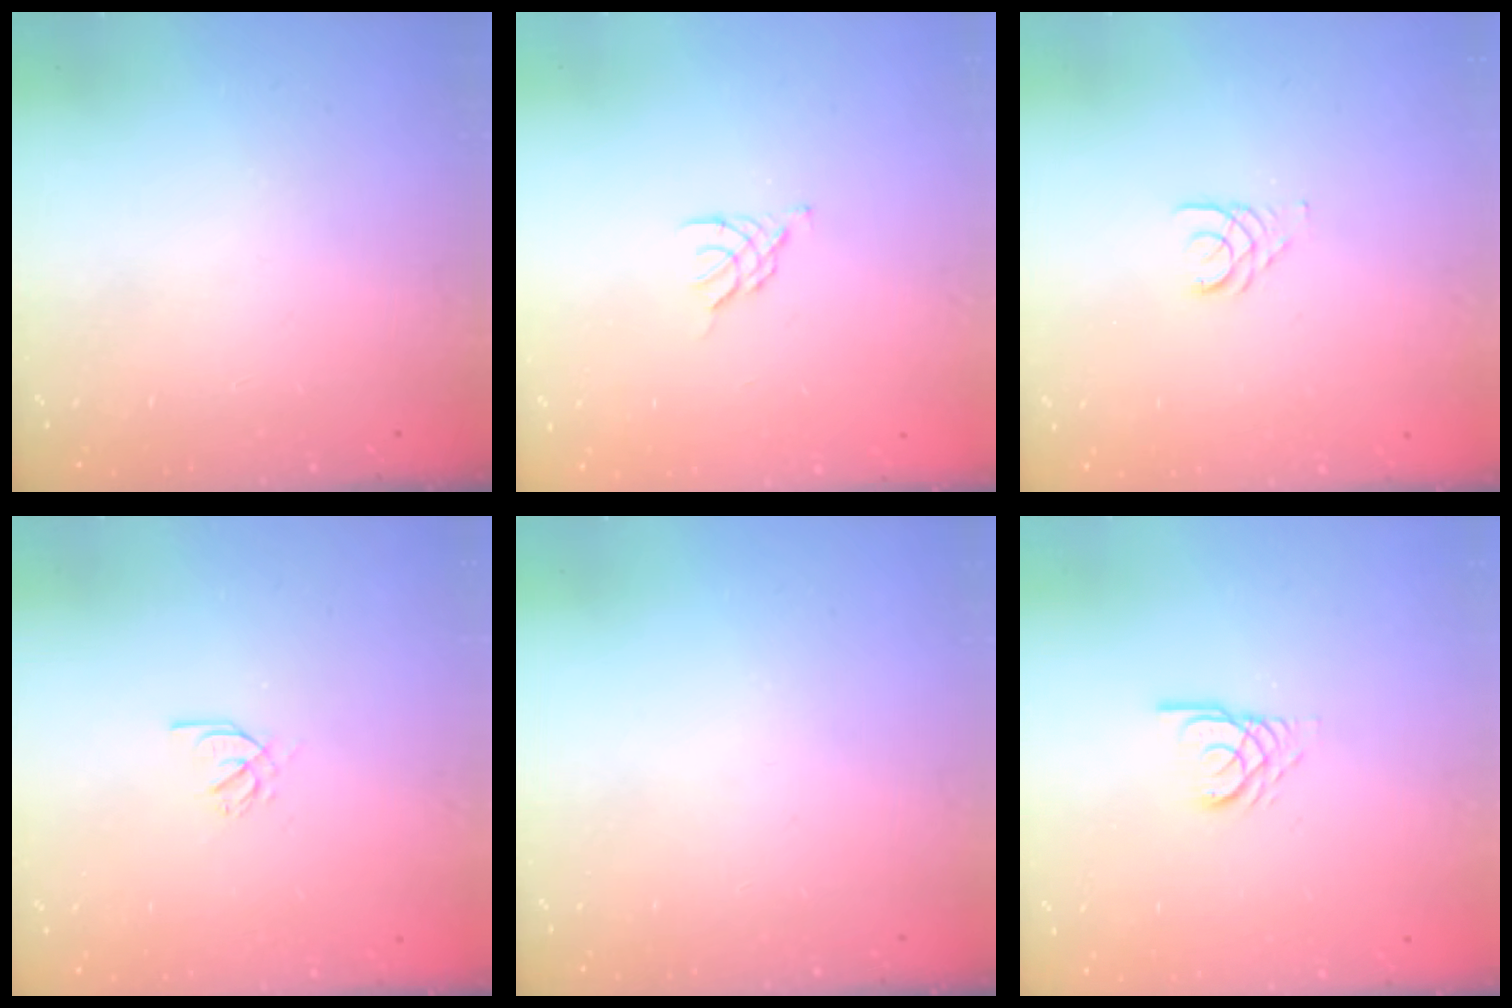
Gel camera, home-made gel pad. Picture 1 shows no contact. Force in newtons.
{"total": 3.2, "press": 3.1, "slide": 0.7}
{"total": 2.5, "press": 2.5, "slide": 0.3}
{"total": 2.6, "press": 2.6, "slide": 0.4}
{"total": 0.0}
{"total": 3.0, "press": 2.9, "slide": 0.3}